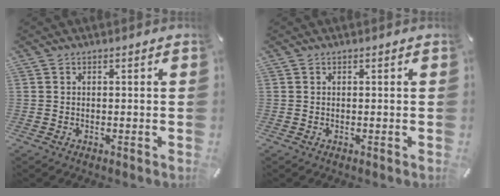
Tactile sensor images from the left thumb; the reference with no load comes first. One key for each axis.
{"total": 0.0}